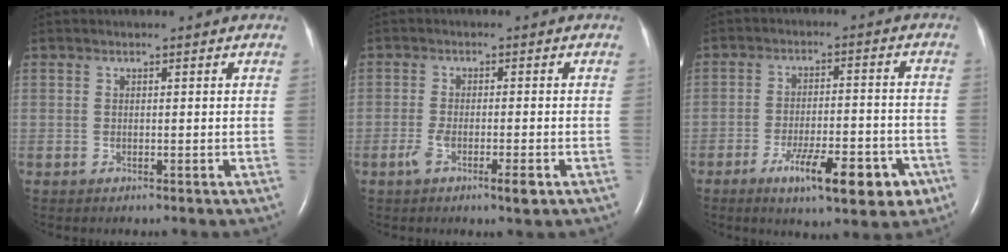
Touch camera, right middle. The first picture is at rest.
{"total": 4.1, "force": [-2.0, 0.6, 3.5], "torque": [-0.066, -0.005, -0.036]}
{"total": 11.7, "force": [-6.3, 3.1, 9.4], "torque": [-0.136, 0.000, -0.086]}